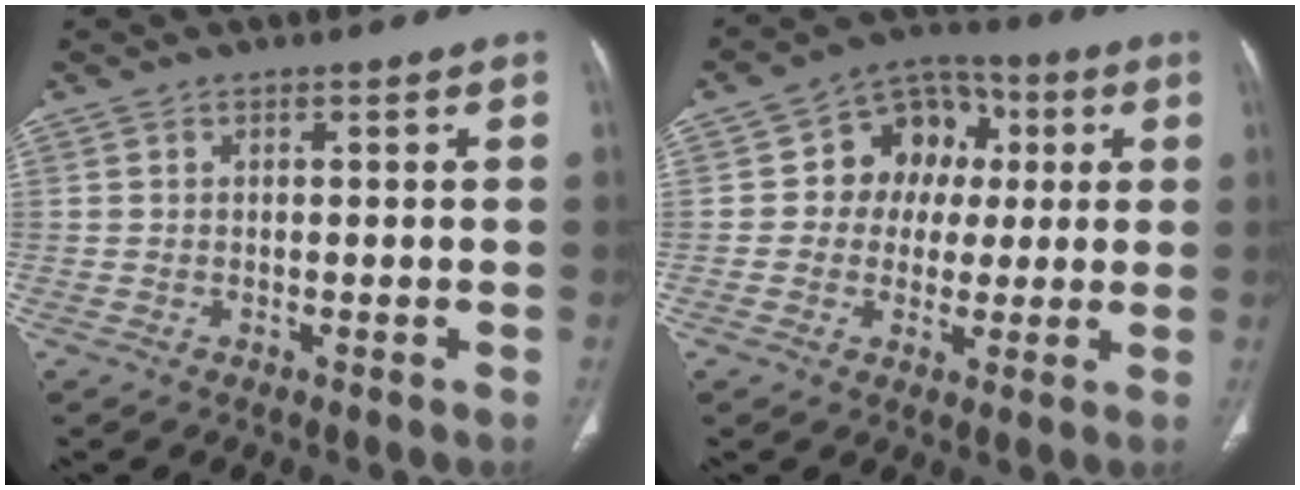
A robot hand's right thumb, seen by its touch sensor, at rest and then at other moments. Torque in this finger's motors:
{"motor_torque": [1.26, 1.20, 0.82, 0.08, -0.01]}